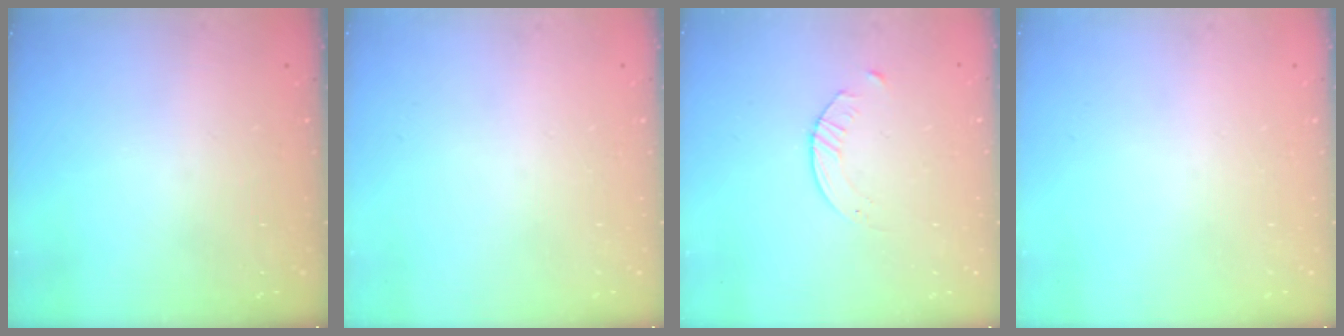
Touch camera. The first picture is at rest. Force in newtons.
{"total": 0.0}
{"total": 2.8, "press": 2.7, "slide": 0.3}
{"total": 0.0}